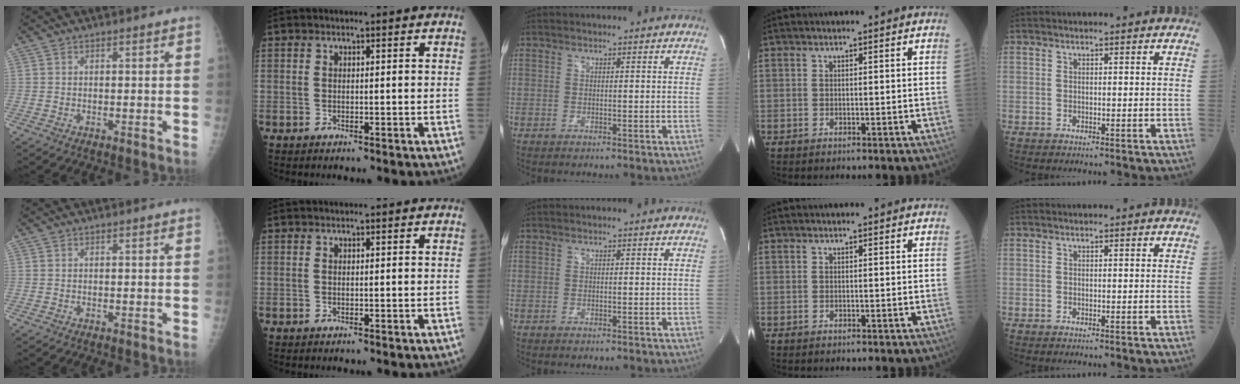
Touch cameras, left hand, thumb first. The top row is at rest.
{}